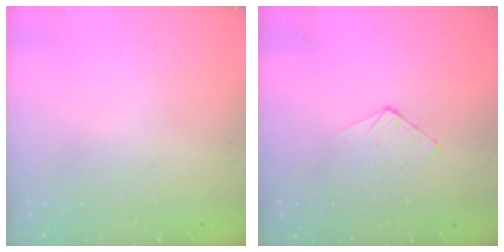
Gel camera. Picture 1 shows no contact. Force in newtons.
{"total": 2.8, "press": 2.7, "slide": 0.3}